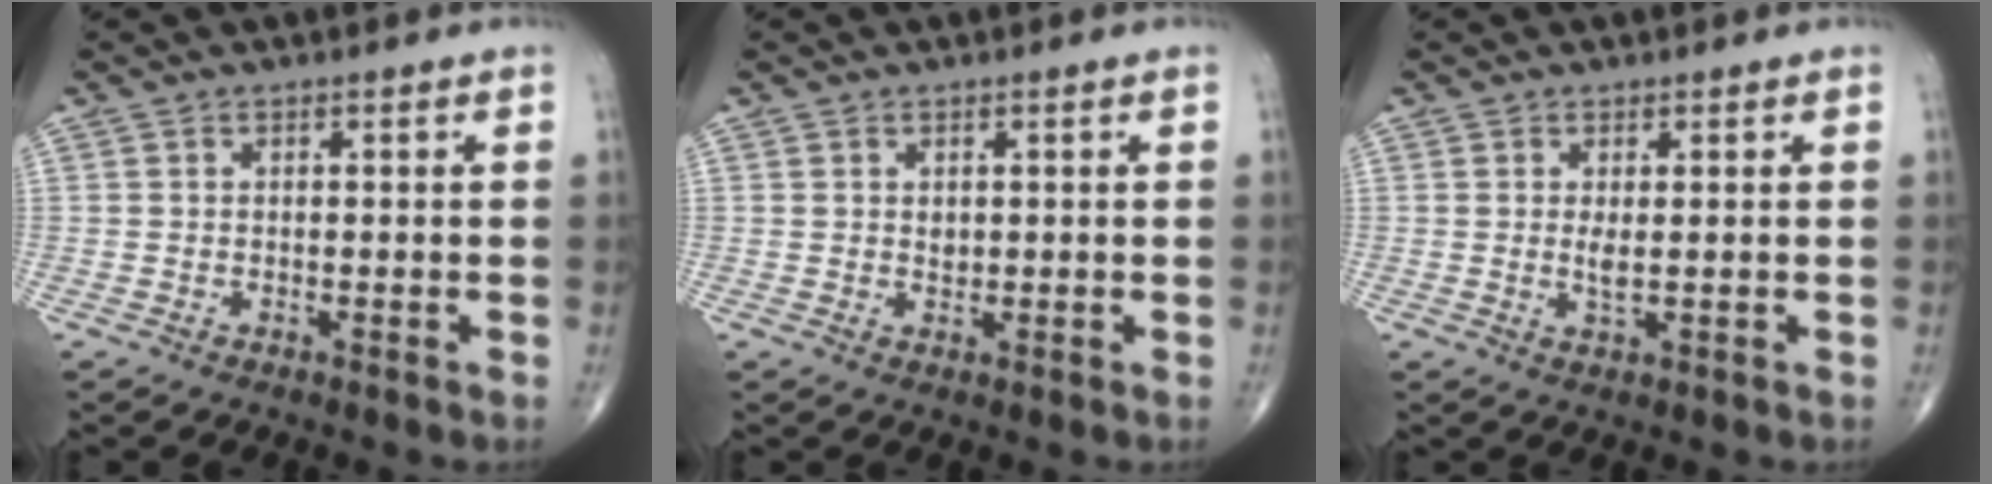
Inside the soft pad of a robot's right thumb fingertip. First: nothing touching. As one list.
[{"total": 1.1, "force": [0.4, 0.8, 0.7], "torque": [-0.008, -0.004, 0.009]}, {"total": 1.8, "force": [0.3, 0.5, 1.7], "torque": [-0.036, -0.007, 0.009]}]